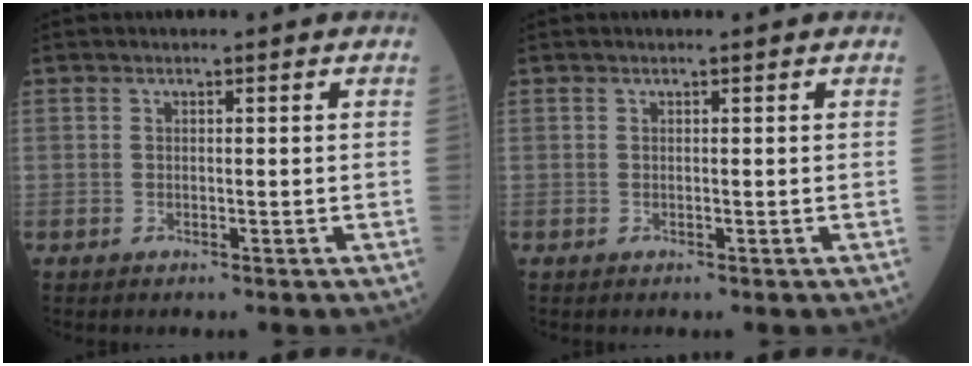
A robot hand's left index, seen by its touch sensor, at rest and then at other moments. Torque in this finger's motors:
{"motor_torque": [0.06, -0.01, -0.01, -0.01]}